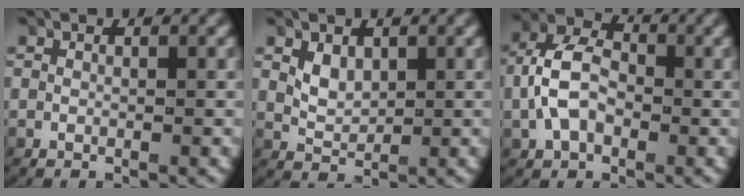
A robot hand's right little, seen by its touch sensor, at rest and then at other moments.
{"total": 2.0, "force": [0.5, 1.4, 1.3], "torque": [-0.030, -0.005, 0.015]}
{"total": 5.6, "force": [-0.1, 4.1, 3.8], "torque": [-0.087, -0.001, -0.004]}